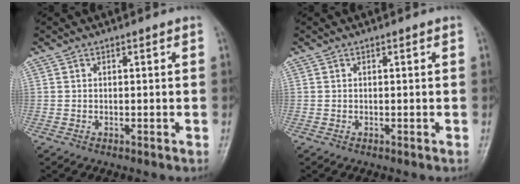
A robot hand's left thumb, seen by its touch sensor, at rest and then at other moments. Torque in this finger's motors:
{"motor_torque": [0.13, -0.08, -0.02, 0.10, 0.06]}